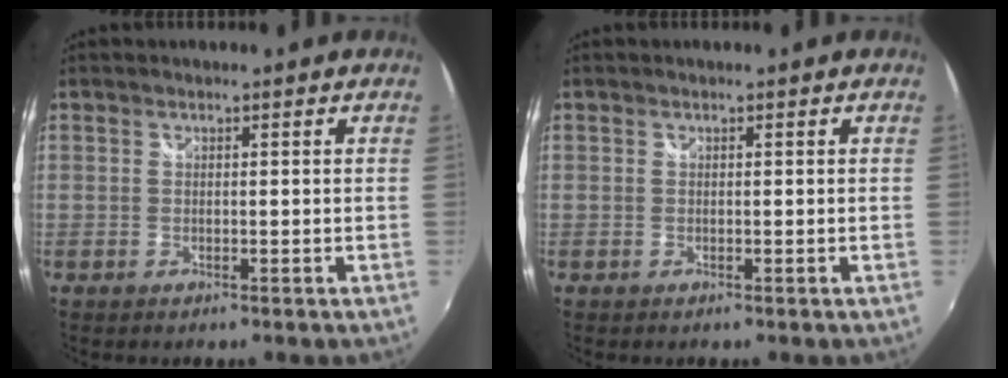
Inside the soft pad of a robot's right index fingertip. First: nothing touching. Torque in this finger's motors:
{"motor_torque": [0.00, 0.01, -0.02, 0.00]}